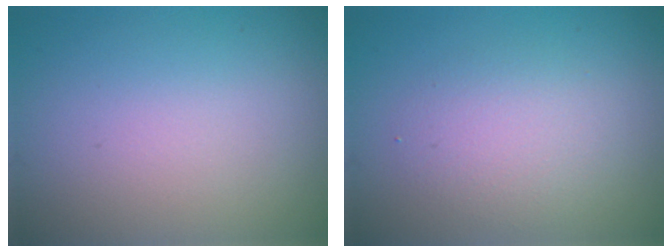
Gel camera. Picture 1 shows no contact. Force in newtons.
{"total": 2.8, "press": 2.8, "slide": 0.2}